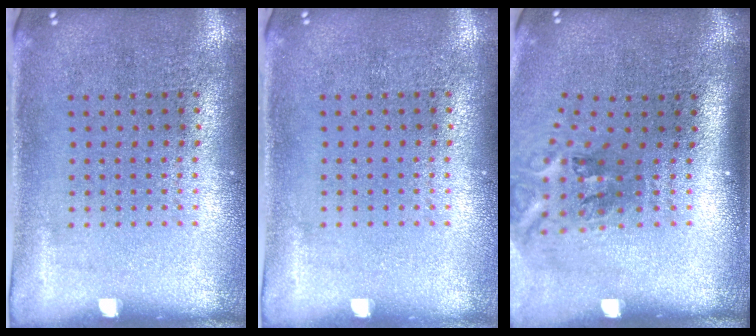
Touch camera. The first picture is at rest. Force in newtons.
{"total": 0.0}
{"total": 2.1, "press": 1.4, "slide": 1.7}